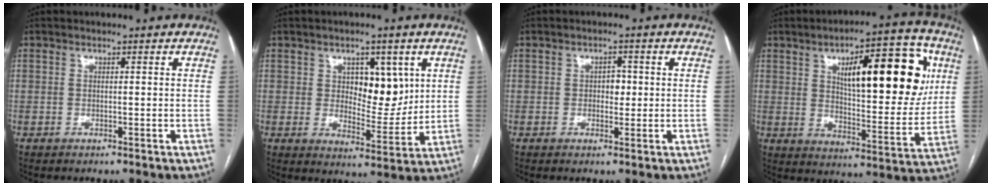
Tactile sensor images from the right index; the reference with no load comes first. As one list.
[{"total": 7.9, "force": [2.7, 4.1, 6.2], "torque": [-0.084, 0.005, 0.049]}, {"total": 2.3, "force": [0.1, 1.5, 1.7], "torque": [-0.020, 0.004, 0.001]}, {"total": 20.4, "force": [6.5, 6.4, 18.3], "torque": [-0.253, 0.021, 0.096]}]